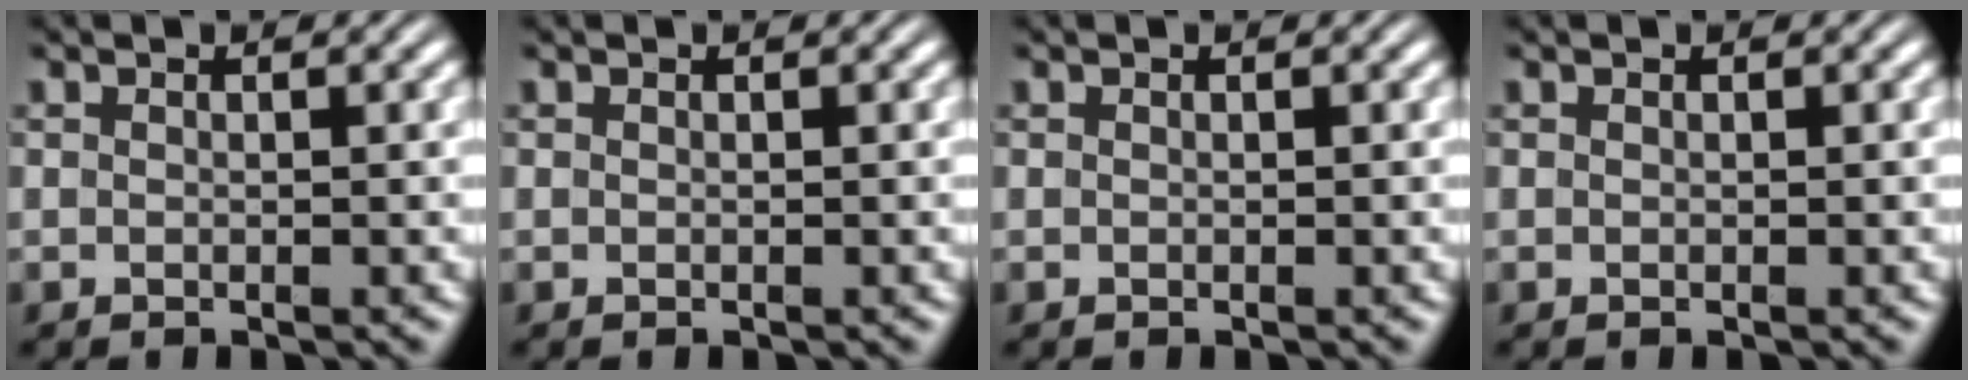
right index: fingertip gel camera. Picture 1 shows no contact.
{"total": 0.0}
{"total": 0.0}
{"total": 0.0}